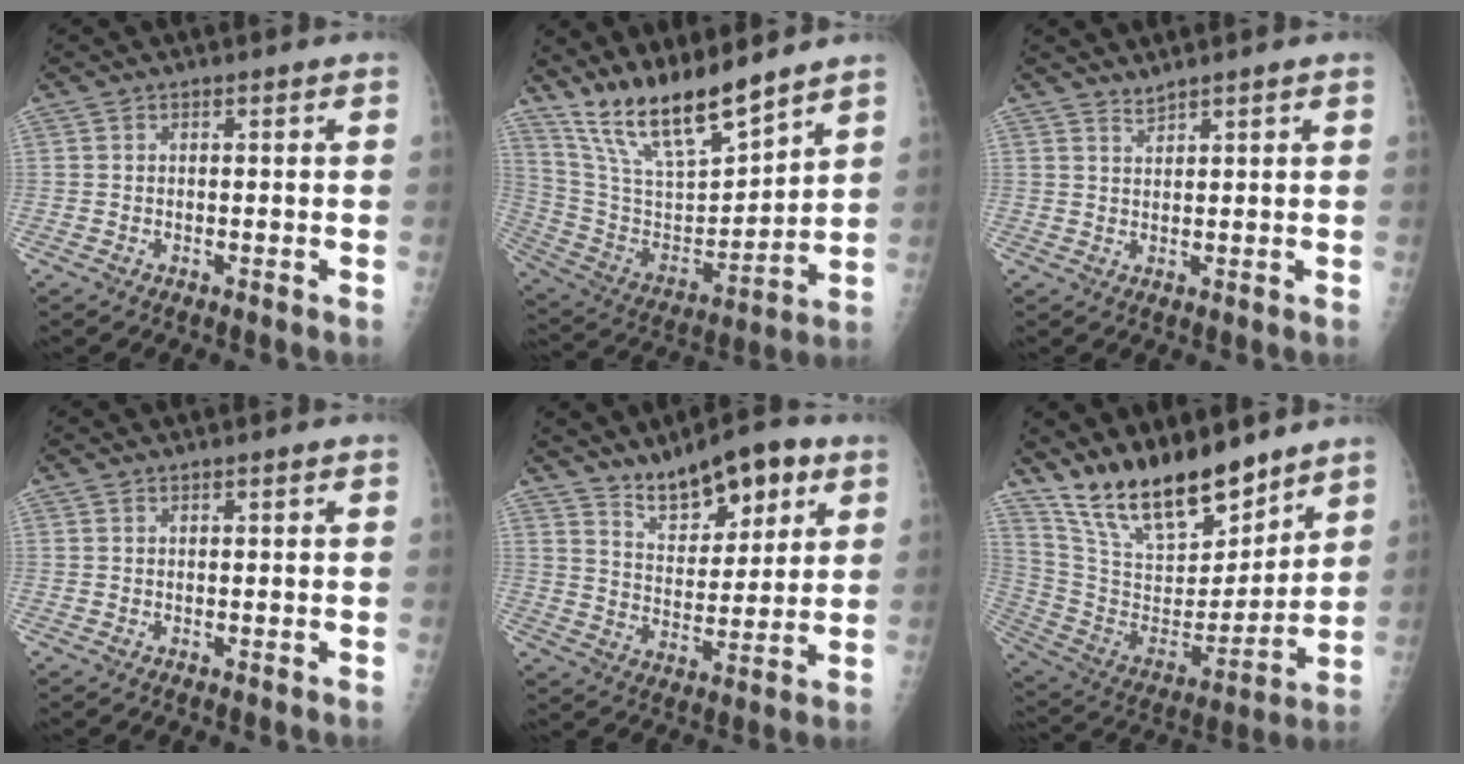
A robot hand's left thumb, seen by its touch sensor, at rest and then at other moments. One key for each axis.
{"total": 17.0, "fx": 14.1, "fy": 3.4, "fz": 8.9, "tx": -0.144, "ty": -0.075, "tz": 0.277}
{"total": 1.7, "fx": 1.6, "fy": -0.2, "fz": 0.3, "tx": -0.002, "ty": -0.009, "tz": 0.033}
{"total": 0.5, "fx": 0.4, "fy": 0.0, "fz": 0.3, "tx": -0.005, "ty": -0.002, "tz": 0.009}
{"total": 13.1, "fx": 8.4, "fy": 5.6, "fz": 8.4, "tx": -0.099, "ty": -0.041, "tz": 0.144}
{"total": 20.0, "fx": 16.1, "fy": 6.8, "fz": 9.7, "tx": -0.131, "ty": -0.093, "tz": 0.296}